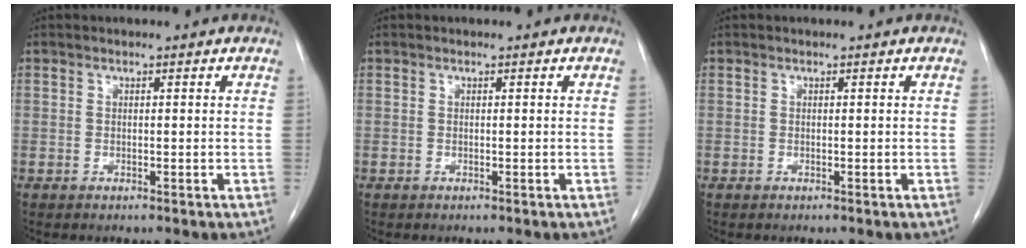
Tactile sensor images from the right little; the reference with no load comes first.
{"total": 0.0}
{"total": 0.0}